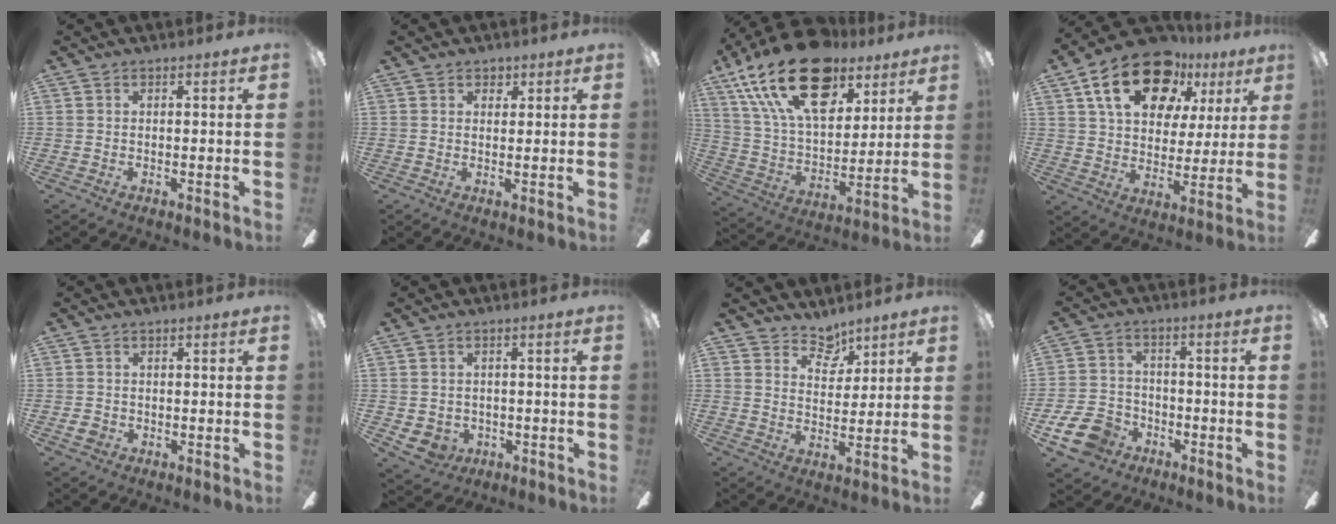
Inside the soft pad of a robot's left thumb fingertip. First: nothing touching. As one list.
[{"total": 1.9, "force": [1.5, 1.1, 0.4], "torque": [0.006, -0.004, 0.025]}, {"total": 25.8, "force": [14.9, 13.5, 16.2], "torque": [-0.302, -0.075, 0.261]}, {"total": 19.8, "force": [10.8, 11.6, 11.9], "torque": [-0.189, -0.037, 0.191]}, {"total": 1.6, "force": [-0.5, 1.4, 0.7], "torque": [-0.020, 0.000, -0.011]}, {"total": 3.2, "force": [-0.6, 3.0, 0.8], "torque": [-0.035, -0.001, -0.011]}, {"total": 6.3, "force": [5.4, 2.9, 1.2], "torque": [-0.010, -0.035, 0.100]}, {"total": 10.7, "force": [-5.9, 7.4, 5.0], "torque": [-0.118, 0.040, -0.107]}]